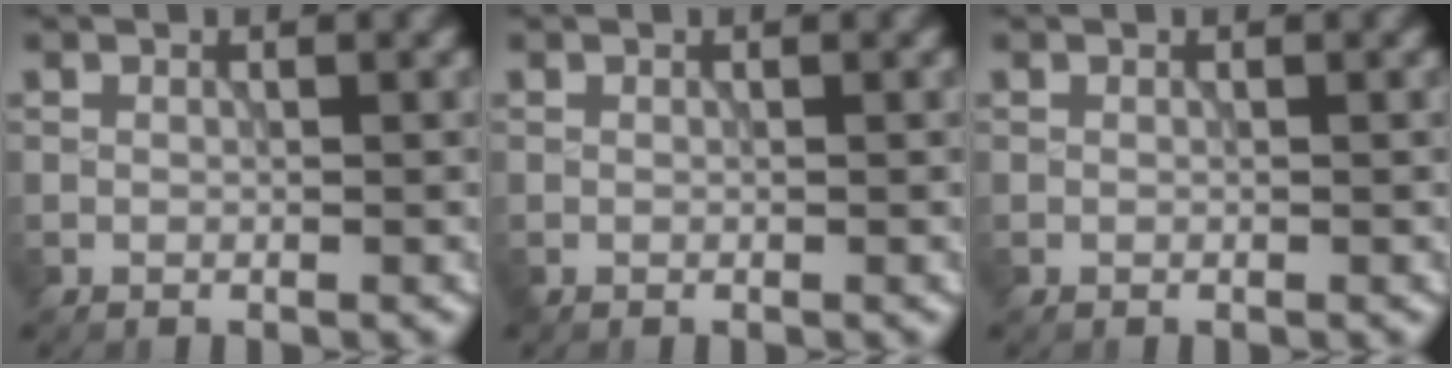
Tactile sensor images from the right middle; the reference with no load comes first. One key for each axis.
{"total": 0.0}
{"total": 0.0}